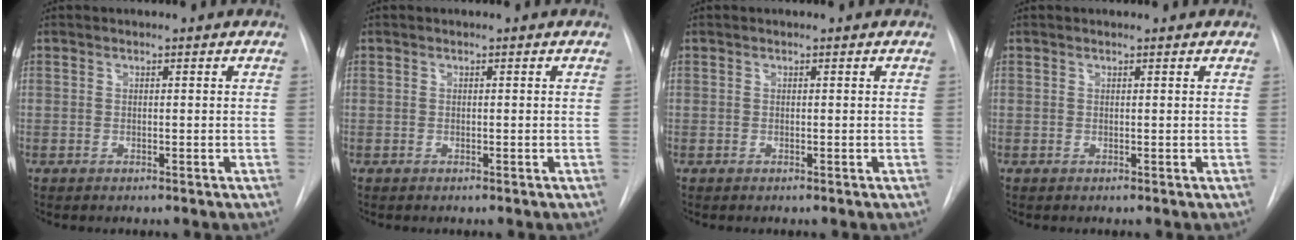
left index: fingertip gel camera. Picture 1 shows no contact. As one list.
[{"total": 0.0}, {"total": 0.0}, {"total": 0.9, "force": [0.9, 0.1, 0.1], "torque": [-0.009, 0.007, 0.013]}]